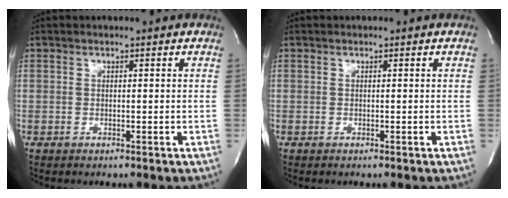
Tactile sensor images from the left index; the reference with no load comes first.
{"total": 0.0}